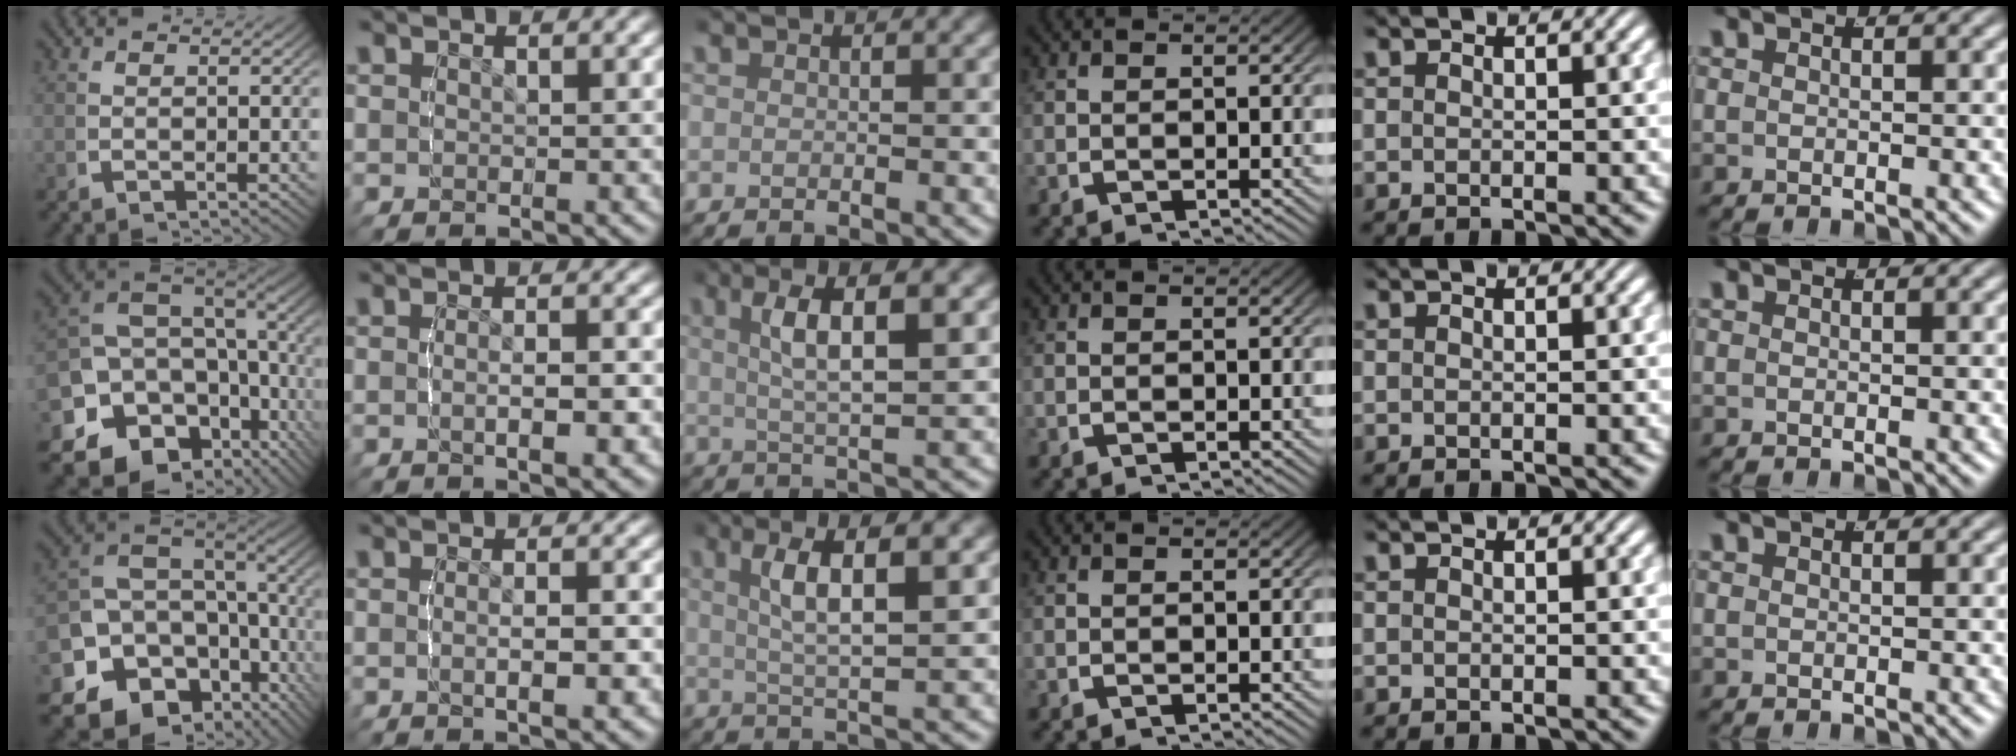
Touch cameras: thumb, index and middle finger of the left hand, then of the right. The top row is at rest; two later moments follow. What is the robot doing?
{"motion": "grasp_and_lifting", "object": "sponge"}